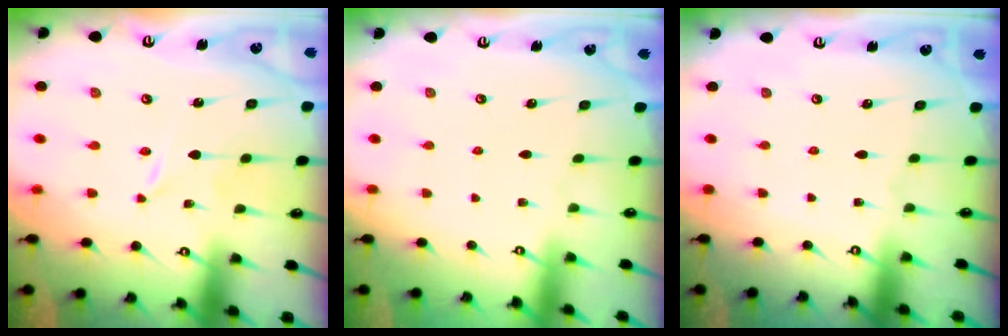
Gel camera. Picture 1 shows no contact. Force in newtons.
{"total": 0.0}
{"total": 0.0}